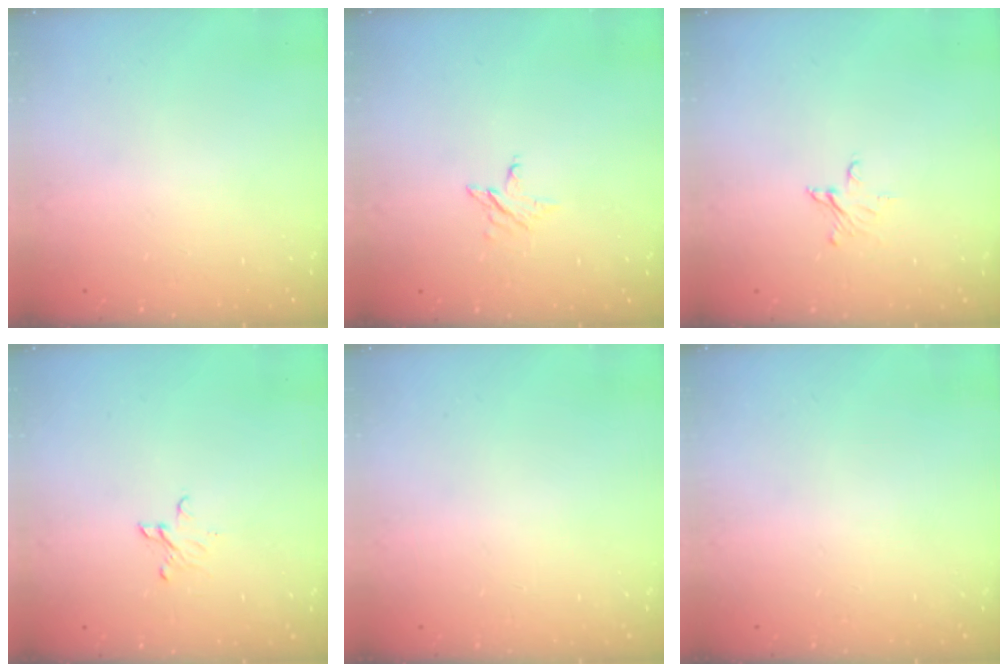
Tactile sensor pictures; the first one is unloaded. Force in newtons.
{"total": 2.8, "press": 2.8, "slide": 0.3}
{"total": 3.2, "press": 3.2, "slide": 0.2}
{"total": 3.4, "press": 3.4, "slide": 0.3}
{"total": 0.0}
{"total": 0.0}